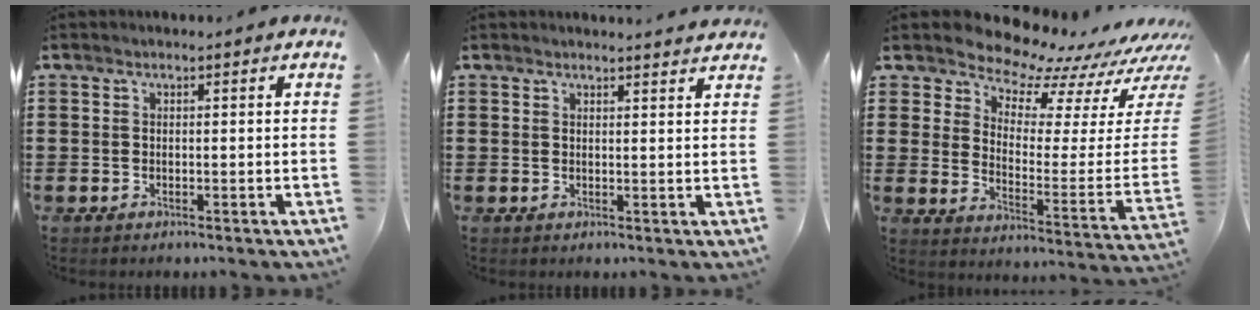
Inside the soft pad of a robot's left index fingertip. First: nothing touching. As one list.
[{"total": 1.7, "force": [1.7, -0.1, 0.3], "torque": [-0.009, -0.001, 0.032]}, {"total": 8.1, "force": [8.0, 1.2, 0.5], "torque": [-0.034, -0.088, 0.136]}]